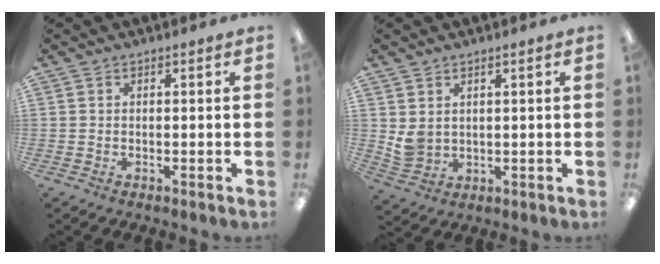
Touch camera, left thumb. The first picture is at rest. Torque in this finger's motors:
{"motor_torque": [0.46, 0.89, 0.48, -0.41, 0.01]}